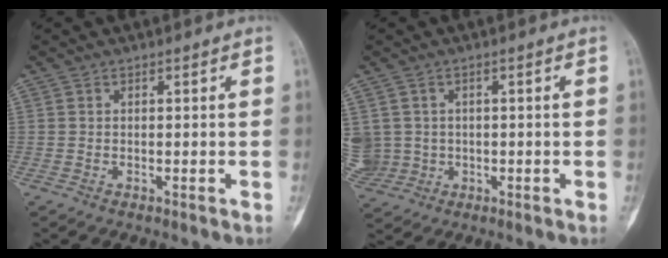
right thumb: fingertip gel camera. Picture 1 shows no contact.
{"total": 9.8, "force": [0.2, 9.2, 3.3], "torque": [-0.100, 0.023, 0.026]}